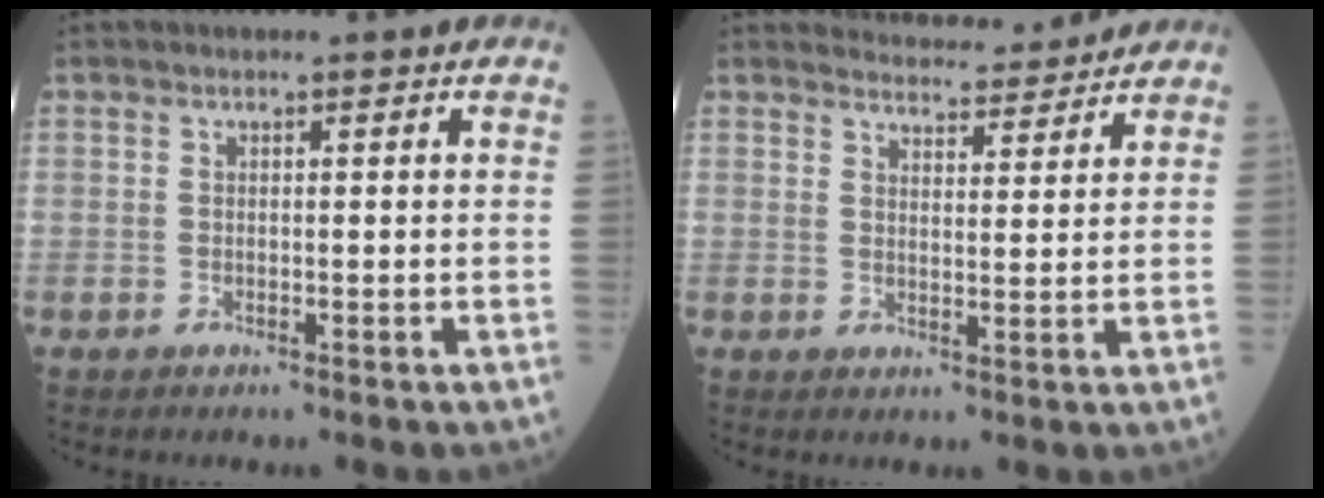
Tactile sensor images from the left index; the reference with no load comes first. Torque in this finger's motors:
{"motor_torque": [0.91, -1.23, 0.00, -0.02]}